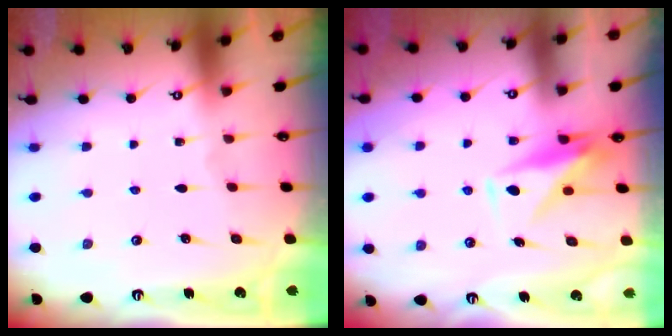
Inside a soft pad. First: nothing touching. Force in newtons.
{"total": 8.8, "press": 8.8, "slide": 0.1}